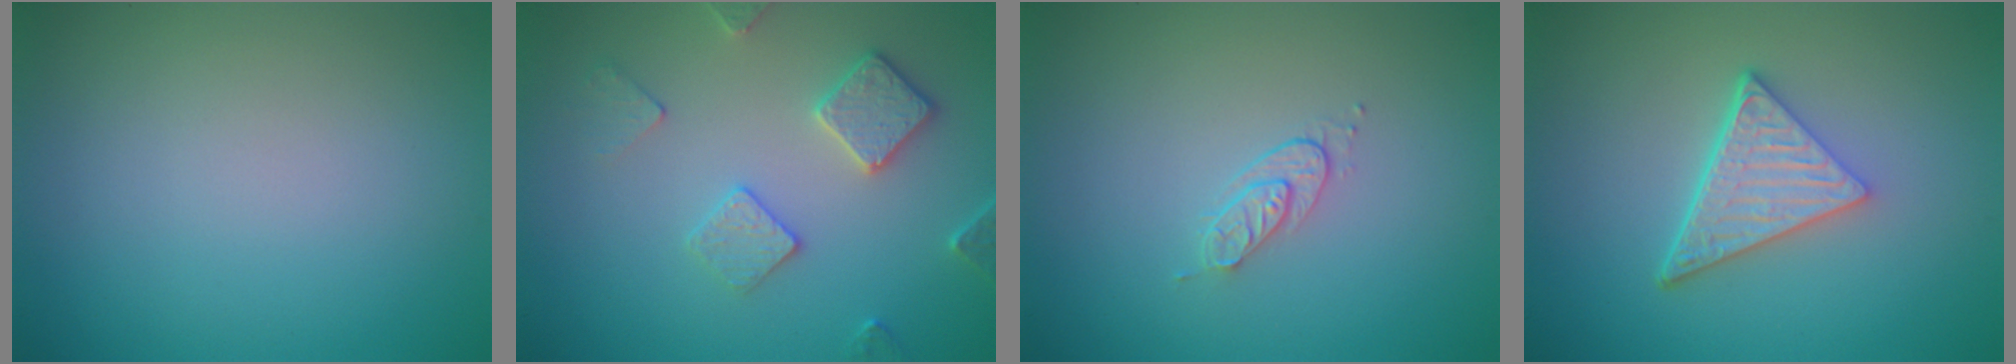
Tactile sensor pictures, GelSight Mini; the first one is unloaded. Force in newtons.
{"total": 3.4, "press": 3.1, "slide": 1.3}
{"total": 1.5, "press": 0.8, "slide": 1.3}
{"total": 4.8, "press": 3.3, "slide": 3.4}